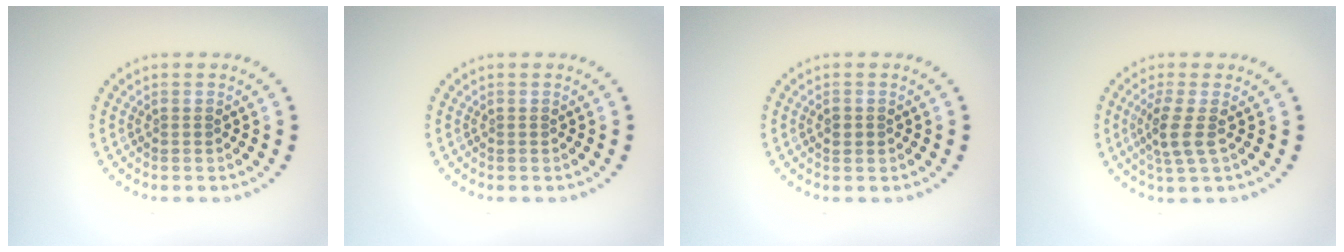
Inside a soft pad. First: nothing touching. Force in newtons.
{"total": 0.0}
{"total": 1.2, "press": 1.1, "slide": 0.2}
{"total": 2.7, "press": 2.1, "slide": 1.7}